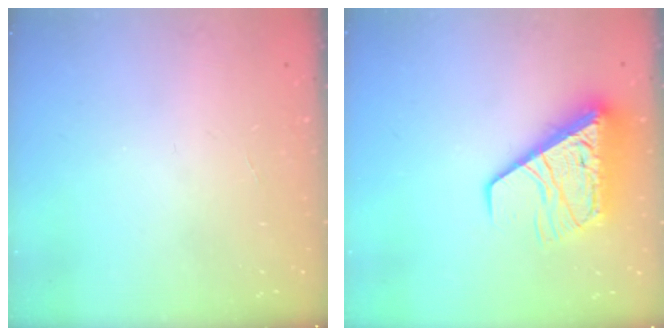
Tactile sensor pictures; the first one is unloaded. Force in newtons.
{"total": 13.3, "press": 13.2, "slide": 1.2}